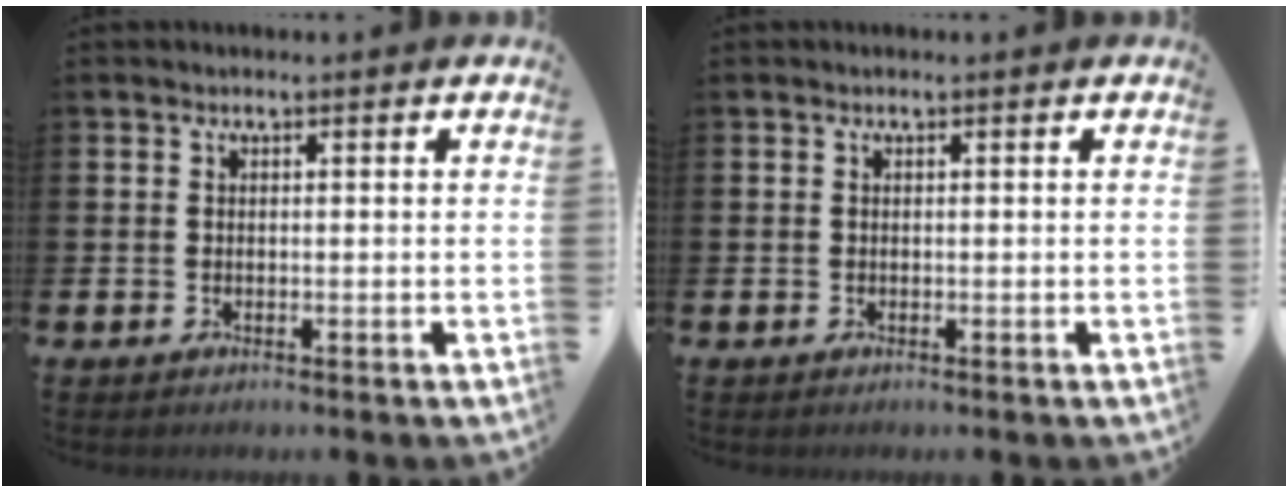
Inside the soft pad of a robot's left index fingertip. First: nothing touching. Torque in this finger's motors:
{"motor_torque": [0.01, 0.01, 0.00, 0.02]}